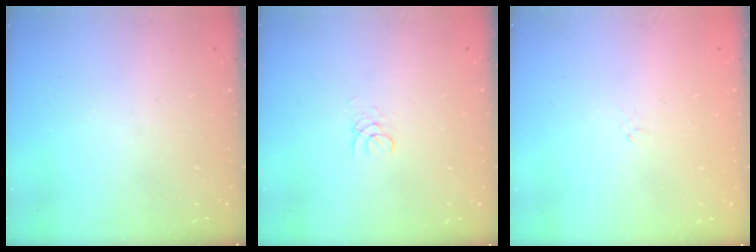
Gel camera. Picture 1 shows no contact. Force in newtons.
{"total": 1.0, "press": 1.0, "slide": 0.1}
{"total": 1.2, "press": 1.2, "slide": 0.4}